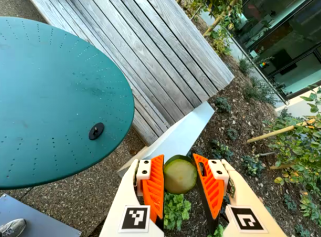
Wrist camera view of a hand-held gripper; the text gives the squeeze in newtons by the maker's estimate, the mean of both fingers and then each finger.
{"total": 14.4, "left": 14.7, "right": 14.0}